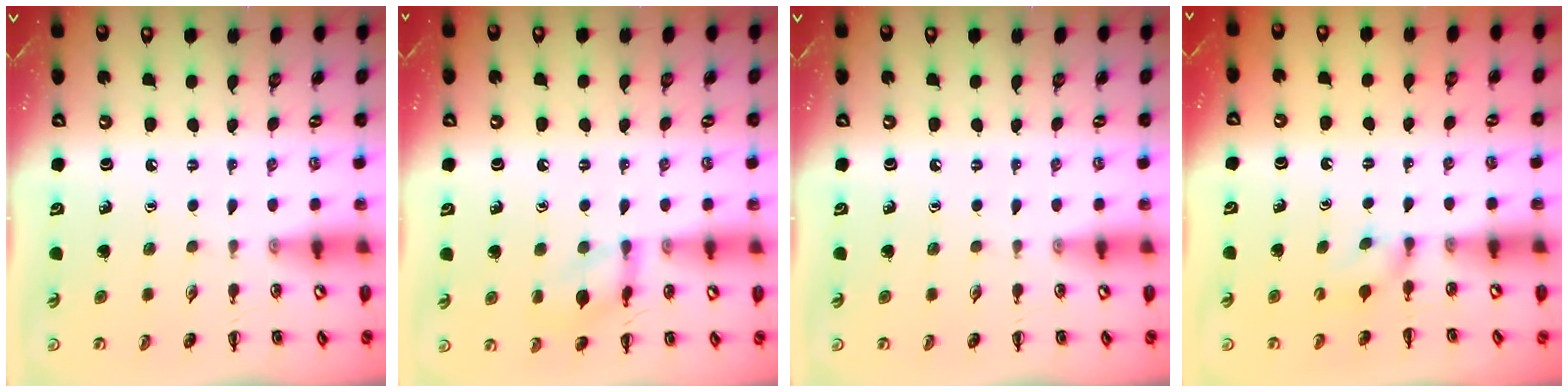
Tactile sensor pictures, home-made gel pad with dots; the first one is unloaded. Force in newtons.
{"total": 10.0, "press": 10.0, "slide": 0.6}
{"total": 0.0}
{"total": 2.7, "press": 2.4, "slide": 1.2}